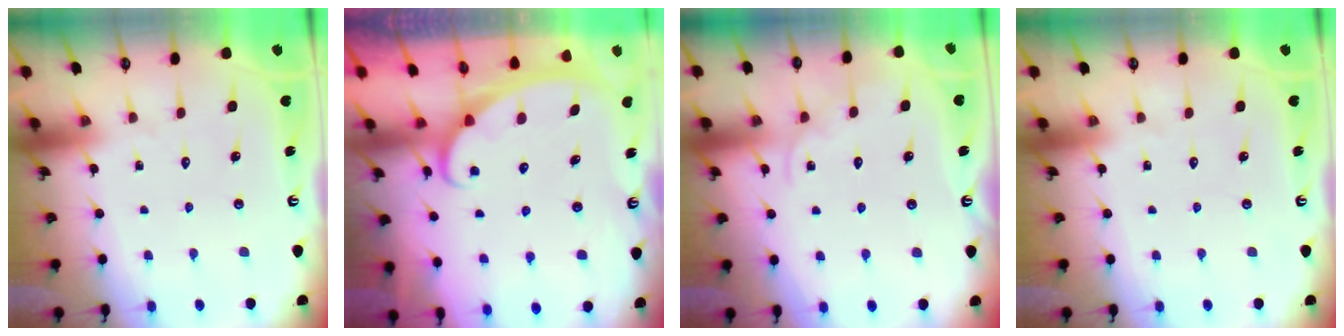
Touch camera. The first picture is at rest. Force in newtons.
{"total": 2.4, "press": 2.4, "slide": 0.3}
{"total": 3.3, "press": 3.3, "slide": 0.3}
{"total": 0.0}